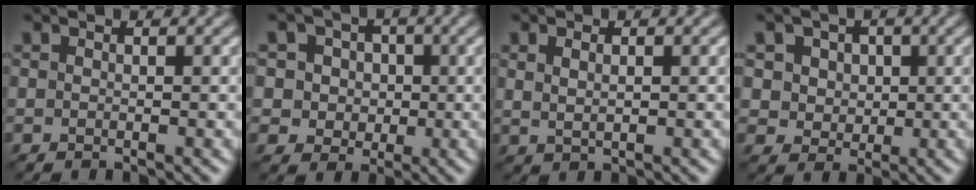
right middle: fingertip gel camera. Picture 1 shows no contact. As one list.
[{"total": 6.8, "force": [2.2, 6.0, 2.4], "torque": [-0.040, 0.025, 0.018]}, {"total": 1.5, "force": [0.5, 0.7, 1.2], "torque": [-0.026, -0.004, 0.015]}, {"total": 5.4, "force": [2.1, 4.4, 2.2], "torque": [-0.036, 0.009, 0.027]}]